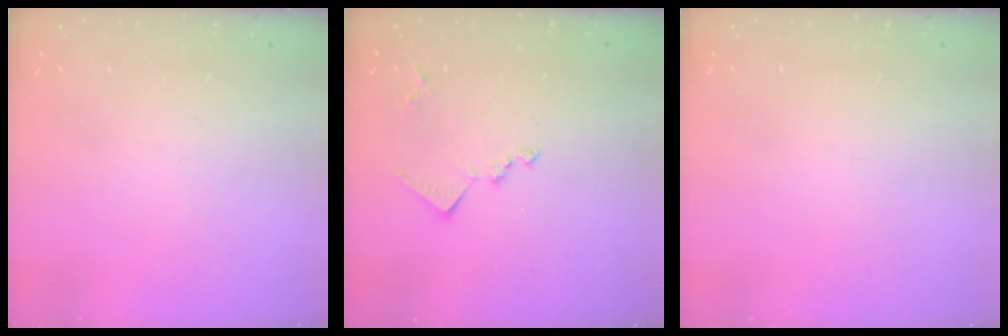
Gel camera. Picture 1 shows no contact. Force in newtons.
{"total": 9.6, "press": 9.6, "slide": 0.5}
{"total": 0.0}